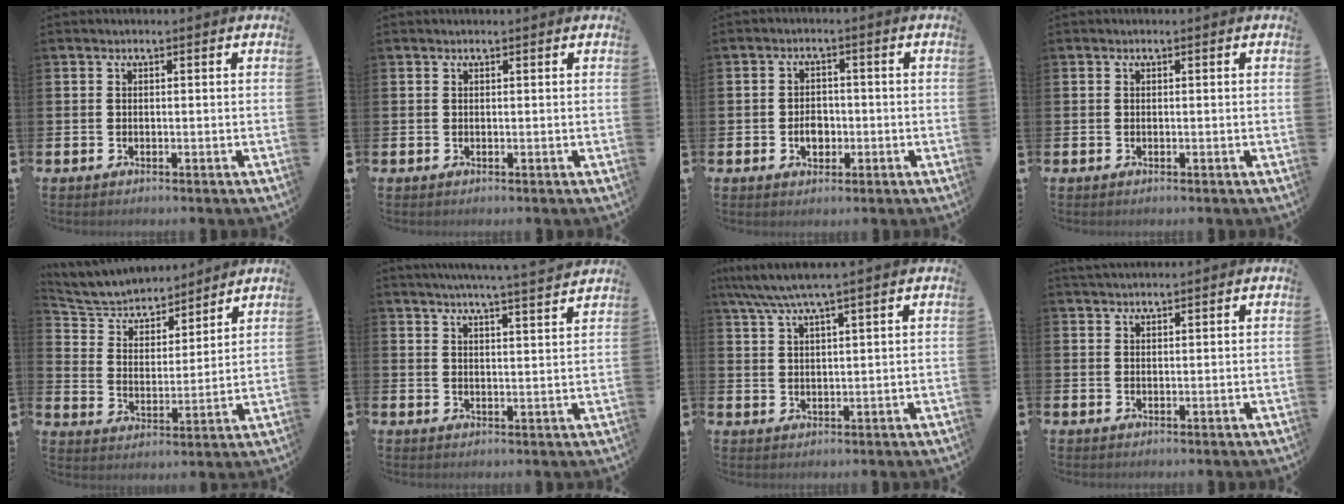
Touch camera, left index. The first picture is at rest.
{"total": 0.0}
{"total": 3.0, "force": [-0.7, 2.2, 1.9], "torque": [-0.017, -0.005, -0.019]}
{"total": 0.0}
{"total": 6.2, "force": [5.9, 1.7, 0.8], "torque": [-0.055, -0.042, 0.101]}
{"total": 5.4, "force": [5.1, -1.1, 1.2], "torque": [-0.024, -0.035, 0.086]}
{"total": 5.0, "force": [4.2, -0.2, 2.8], "torque": [-0.070, -0.008, 0.075]}
{"total": 1.6, "force": [1.6, 0.2, 0.3], "torque": [-0.003, -0.002, 0.029]}